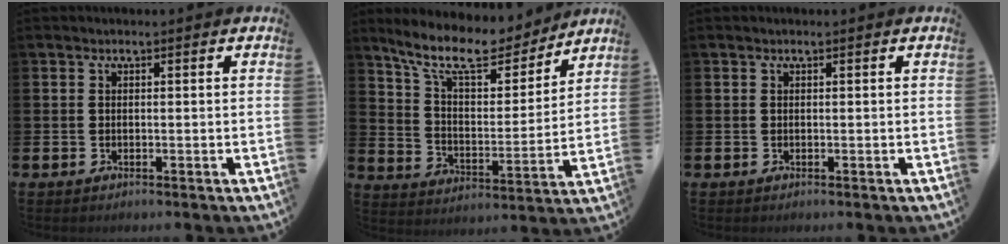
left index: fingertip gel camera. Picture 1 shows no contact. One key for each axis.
{"total": 11.8, "fx": 10.0, "fy": 3.5, "fz": 5.1, "tx": -0.125, "ty": -0.061, "tz": 0.175}
{"total": 0.0}